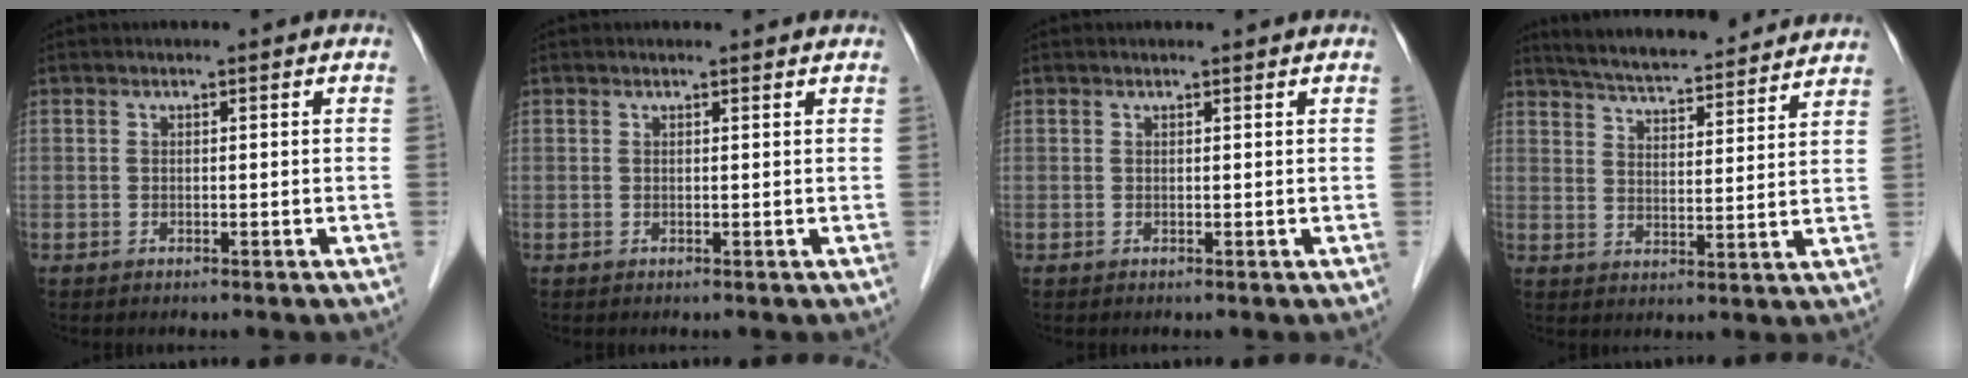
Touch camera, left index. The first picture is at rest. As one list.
[{"total": 0.8, "force": [0.8, 0.0, 0.1], "torque": [-0.013, -0.002, 0.007]}, {"total": 0.6, "force": [0.6, 0.0, 0.1], "torque": [-0.011, -0.001, 0.005]}, {"total": 18.3, "force": [16.9, 2.5, 6.6], "torque": [-0.100, 0.016, 0.232]}]